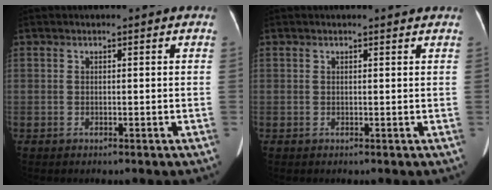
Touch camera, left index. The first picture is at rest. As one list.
[{"total": 2.0, "force": [2.0, 0.4, 0.2], "torque": [-0.011, 0.000, 0.012]}]